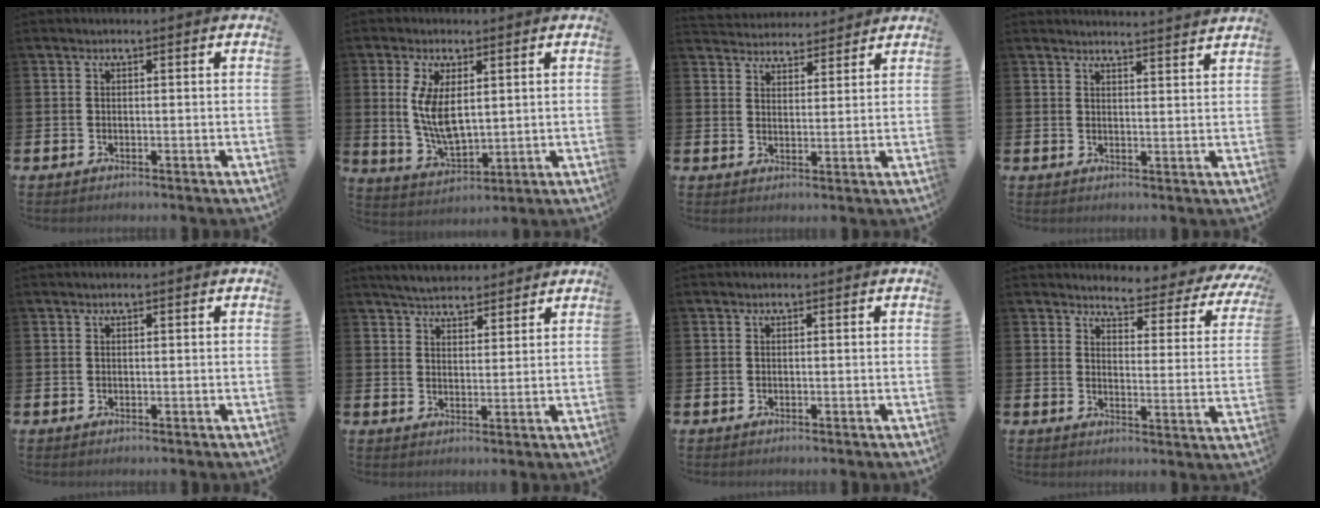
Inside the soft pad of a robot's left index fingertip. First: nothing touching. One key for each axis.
{"total": 6.6, "fx": 2.0, "fy": 3.2, "fz": 5.4, "tx": -0.107, "ty": -0.007, "tz": 0.032}
{"total": 4.3, "fx": 4.2, "fy": 0.9, "fz": -0.5, "tx": -0.005, "ty": -0.023, "tz": 0.075}
{"total": 3.3, "fx": 3.3, "fy": -0.6, "fz": -0.2, "tx": 0.005, "ty": -0.028, "tz": 0.057}
{"total": 0.0}
{"total": 4.6, "fx": 4.5, "fy": 0.9, "fz": 0.4, "tx": -0.021, "ty": -0.017, "tz": 0.081}
{"total": 0.0}
{"total": 3.9, "fx": 3.7, "fy": 0.8, "fz": 0.7, "tx": -0.030, "ty": -0.037, "tz": 0.056}